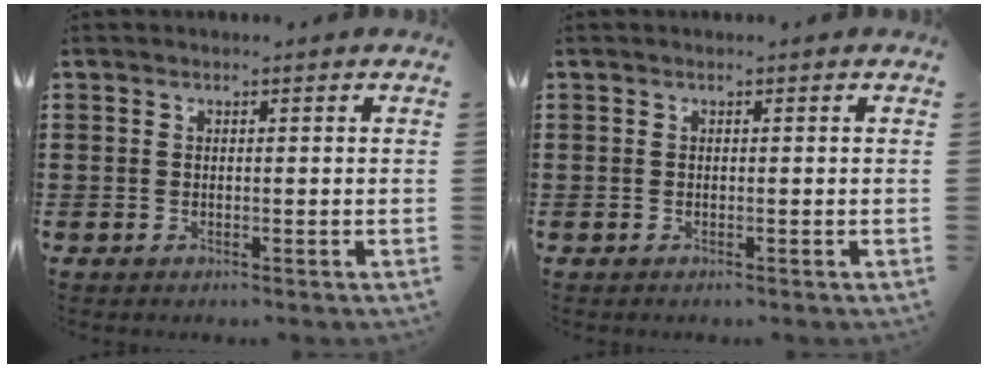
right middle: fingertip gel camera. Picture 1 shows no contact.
{"total": 0.0}